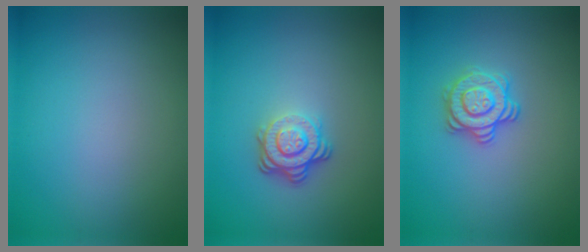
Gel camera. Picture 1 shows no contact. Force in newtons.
{"total": 3.6, "press": 2.6, "slide": 2.5}
{"total": 2.8, "press": 2.7, "slide": 0.9}